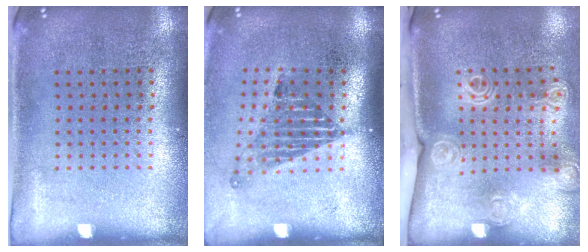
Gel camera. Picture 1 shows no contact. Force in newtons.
{"total": 1.6, "press": 1.1, "slide": 1.2}
{"total": 2.0, "press": 1.6, "slide": 1.3}